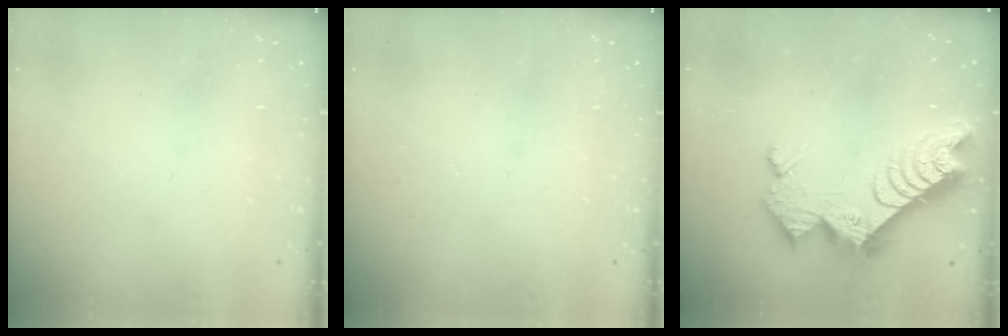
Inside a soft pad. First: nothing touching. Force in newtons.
{"total": 0.0}
{"total": 12.1, "press": 12.0, "slide": 0.9}